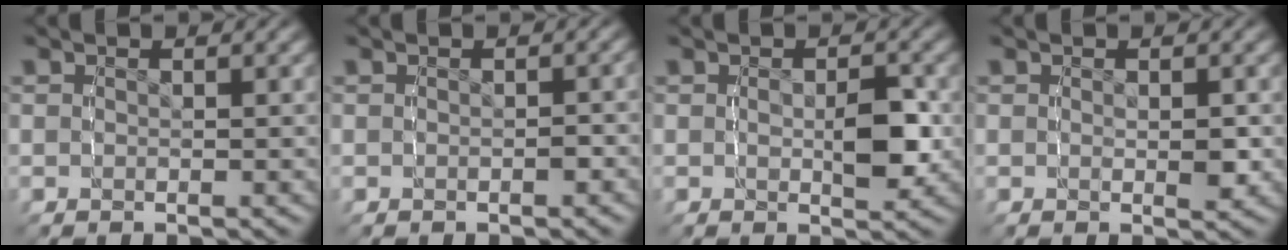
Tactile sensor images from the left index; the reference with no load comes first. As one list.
[{"total": 0.6, "force": [-0.4, 0.4, 0.2], "torque": [-0.005, 0.002, -0.008]}, {"total": 2.1, "force": [0.2, 0.9, 1.8], "torque": [-0.030, -0.003, 0.001]}, {"total": 1.1, "force": [0.2, 0.7, 0.8], "torque": [-0.010, -0.003, 0.003]}]